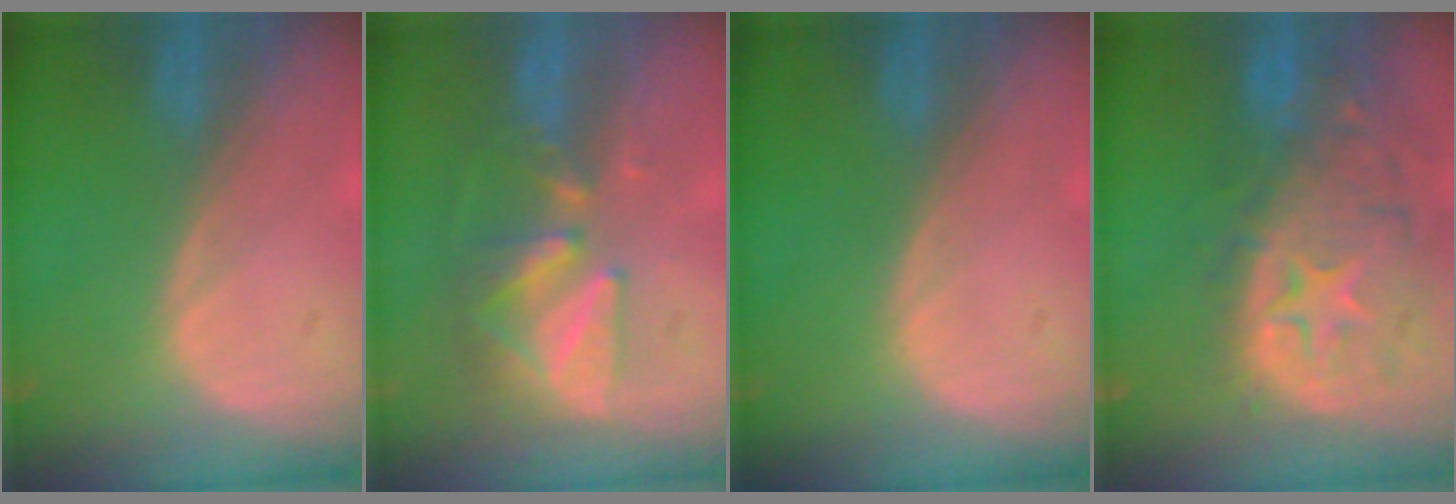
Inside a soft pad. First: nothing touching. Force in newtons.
{"total": 9.0, "press": 7.9, "slide": 4.3}
{"total": 0.0}
{"total": 14.0, "press": 11.3, "slide": 8.2}